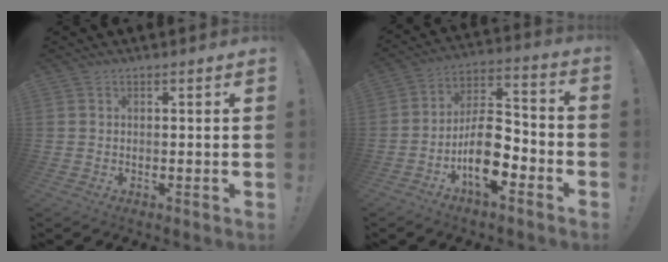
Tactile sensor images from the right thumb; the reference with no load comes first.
{"total": 15.3, "force": [-6.7, 7.8, 11.3], "torque": [-0.203, 0.038, -0.112]}